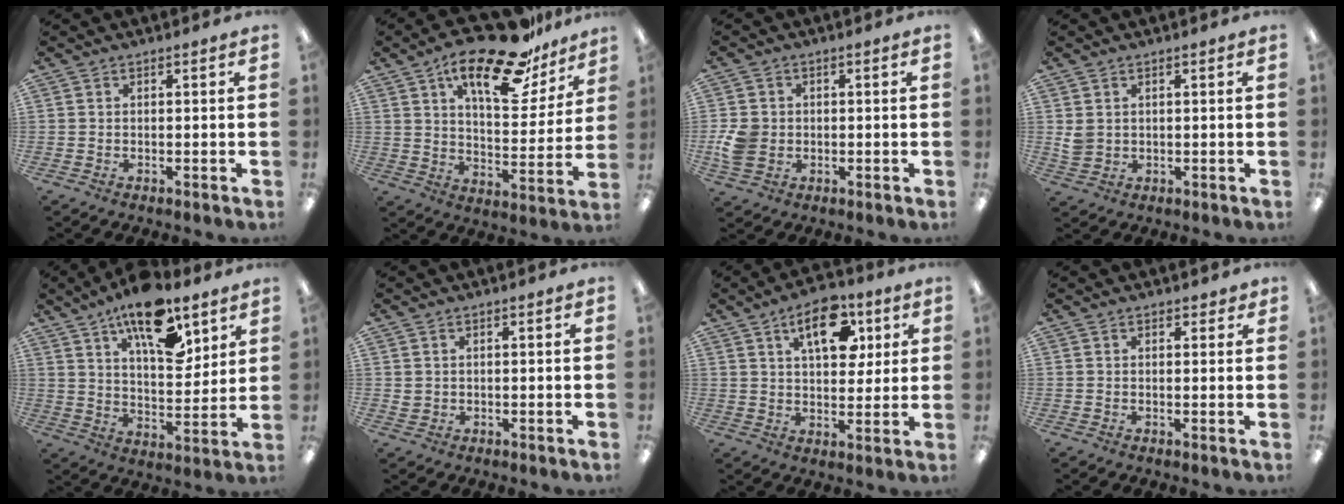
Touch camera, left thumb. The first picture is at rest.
{"total": 22.4, "force": [14.9, 8.9, 14.2], "torque": [-0.219, -0.082, 0.248]}
{"total": 6.4, "force": [-0.8, 5.6, 3.0], "torque": [-0.065, 0.007, -0.012]}
{"total": 3.3, "force": [1.0, 2.8, 1.2], "torque": [-0.018, 0.001, 0.020]}
{"total": 17.6, "force": [11.0, 7.8, 11.3], "torque": [-0.175, -0.050, 0.184]}
{"total": 1.6, "force": [0.6, 1.5, 0.2], "torque": [0.001, 0.000, 0.008]}
{"total": 13.1, "force": [6.1, 7.0, 9.1], "torque": [-0.116, -0.018, 0.099]}
{"total": 1.6, "force": [1.0, 1.0, 0.7], "torque": [-0.006, 0.000, 0.017]}